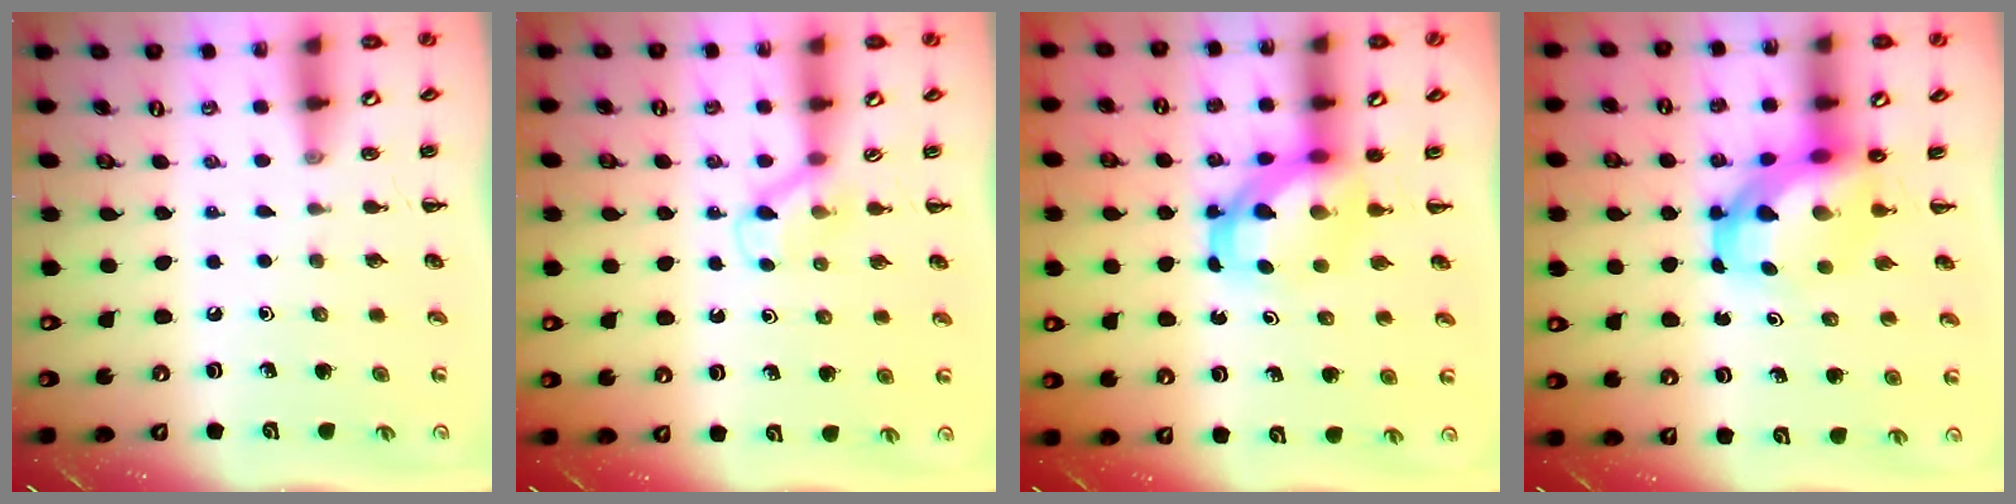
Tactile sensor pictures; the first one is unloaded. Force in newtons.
{"total": 4.0, "press": 3.8, "slide": 1.2}
{"total": 5.2, "press": 5.2, "slide": 0.4}
{"total": 5.6, "press": 5.5, "slide": 1.5}